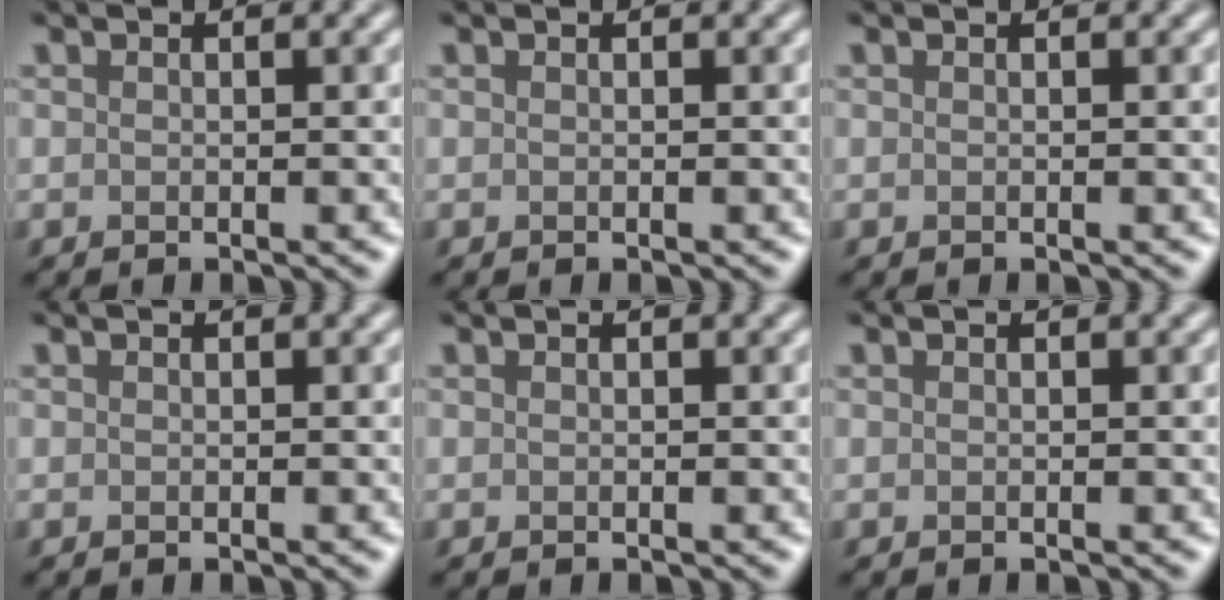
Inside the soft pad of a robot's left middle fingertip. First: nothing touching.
{"total": 0.0}
{"total": 0.0}
{"total": 0.0}
{"total": 0.0}
{"total": 0.0}